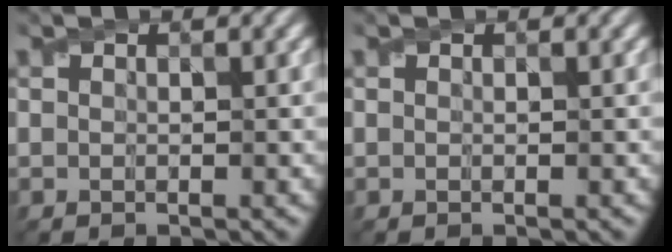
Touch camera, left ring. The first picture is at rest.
{"total": 0.0}